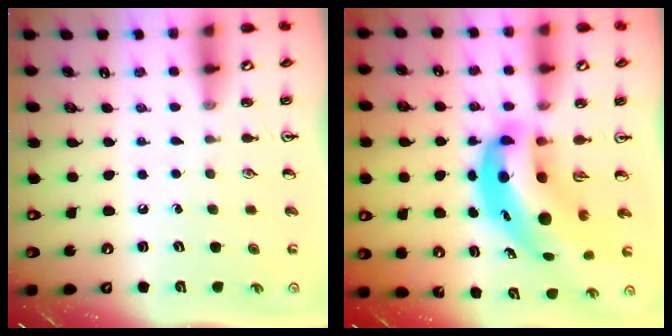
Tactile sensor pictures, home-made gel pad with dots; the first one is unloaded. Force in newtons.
{"total": 10.9, "press": 10.4, "slide": 3.0}